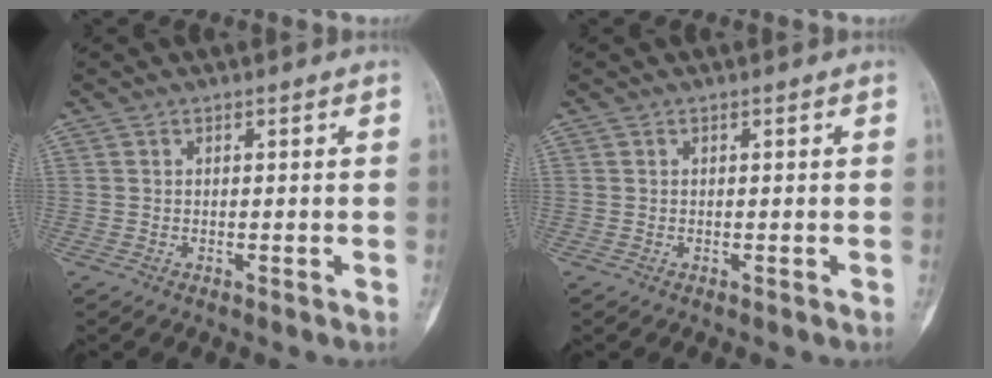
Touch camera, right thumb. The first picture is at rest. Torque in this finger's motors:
{"motor_torque": [0.00, 0.00, 0.07, -0.07, 0.00]}